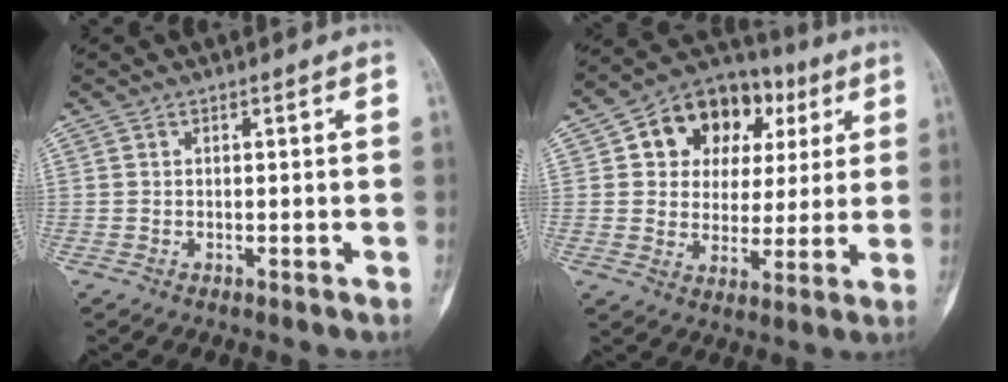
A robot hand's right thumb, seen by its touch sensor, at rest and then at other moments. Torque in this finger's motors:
{"motor_torque": [-0.68, 2.19, 0.75, 0.16, 0.03]}